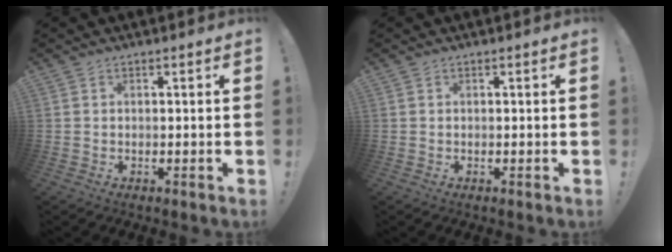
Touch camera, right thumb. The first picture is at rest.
{"total": 0.0}